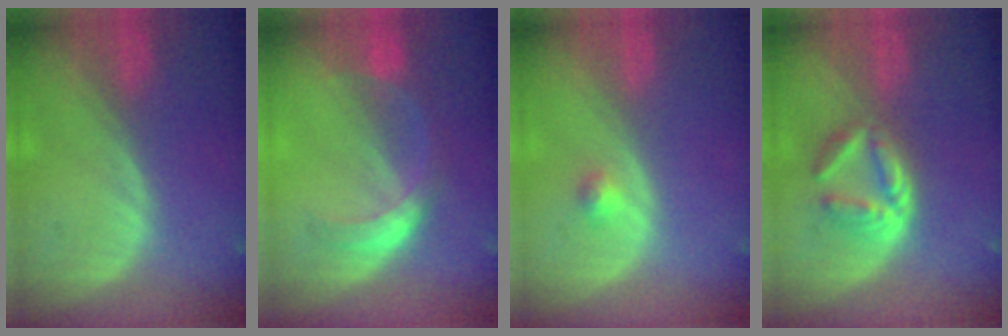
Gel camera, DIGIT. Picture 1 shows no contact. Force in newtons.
{"total": 5.6, "press": 5.1, "slide": 2.4}
{"total": 1.5, "press": 1.3, "slide": 0.8}
{"total": 6.1, "press": 5.4, "slide": 2.8}